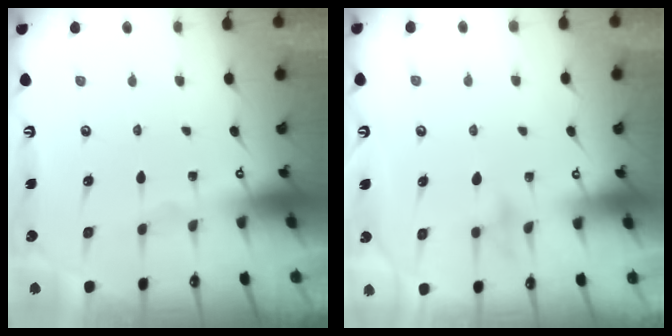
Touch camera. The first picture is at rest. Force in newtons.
{"total": 9.0, "press": 9.0, "slide": 0.3}